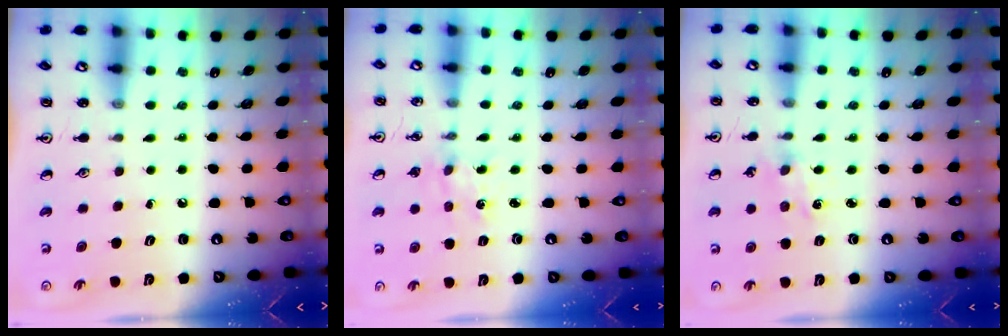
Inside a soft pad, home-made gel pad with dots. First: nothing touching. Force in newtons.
{"total": 0.5, "press": 0.5, "slide": 0.2}
{"total": 0.7, "press": 0.7, "slide": 0.2}